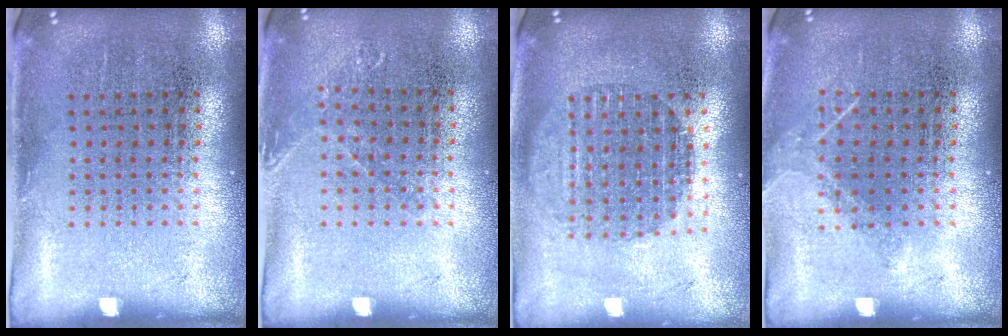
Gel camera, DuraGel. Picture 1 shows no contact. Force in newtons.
{"total": 0.8, "press": 0.8, "slide": 0.1}
{"total": 1.8, "press": 1.5, "slide": 1.0}
{"total": 1.0, "press": 0.9, "slide": 0.3}